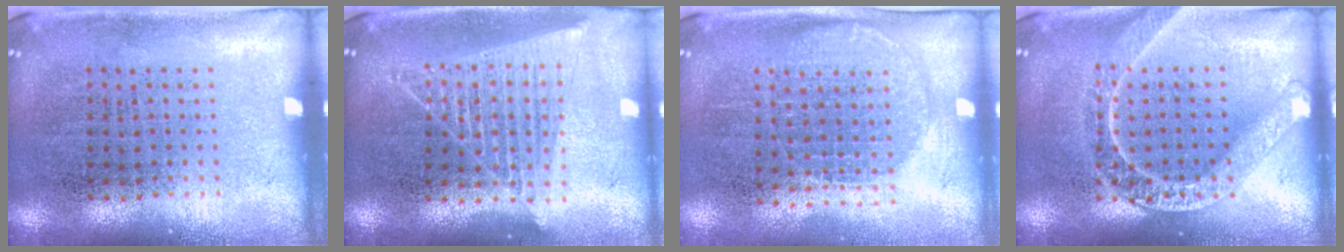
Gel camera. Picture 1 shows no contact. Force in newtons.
{"total": 1.7, "press": 1.6, "slide": 0.7}
{"total": 1.1, "press": 1.0, "slide": 0.5}
{"total": 3.0, "press": 2.9, "slide": 0.4}